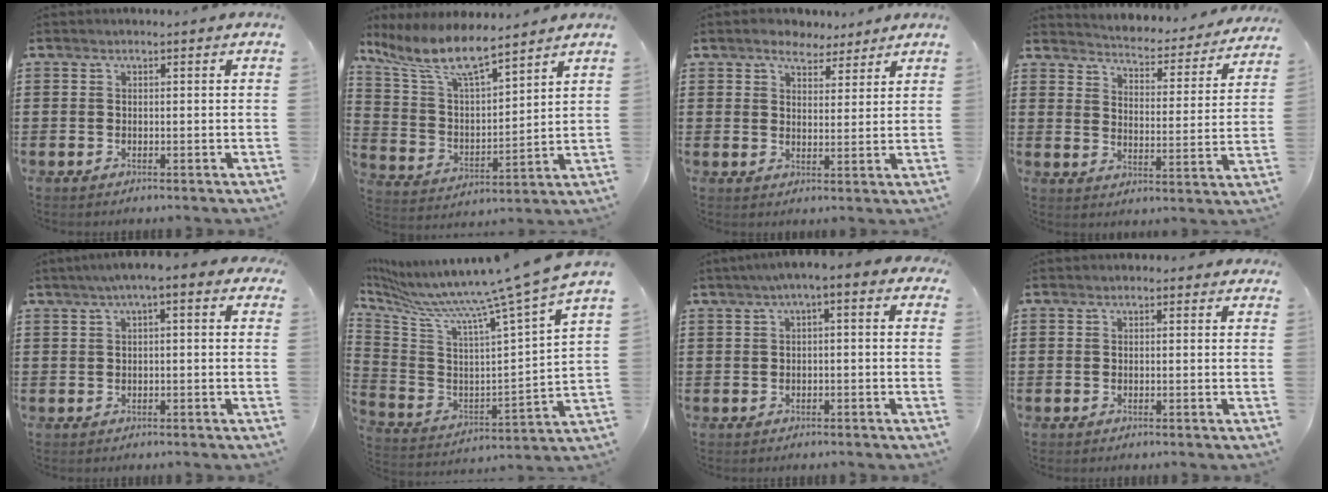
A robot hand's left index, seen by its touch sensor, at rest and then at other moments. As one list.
[{"total": 9.5, "force": [7.7, 1.7, 5.3], "torque": [-0.131, -0.033, 0.135]}, {"total": 3.9, "force": [3.3, 1.7, 1.0], "torque": [-0.031, 0.004, 0.063]}, {"total": 3.7, "force": [3.7, 0.0, 0.1], "torque": [-0.018, -0.041, 0.054]}, {"total": 2.4, "force": [-0.1, 0.4, 2.4], "torque": [-0.043, 0.005, -0.006]}, {"total": 10.7, "force": [9.3, -1.9, 5.0], "torque": [-0.132, -0.080, 0.136]}, {"total": 2.3, "force": [-1.1, 0.4, 1.9], "torque": [-0.034, 0.003, -0.026]}, {"total": 0.6, "force": [0.1, 0.5, 0.3], "torque": [-0.008, 0.004, 0.001]}]